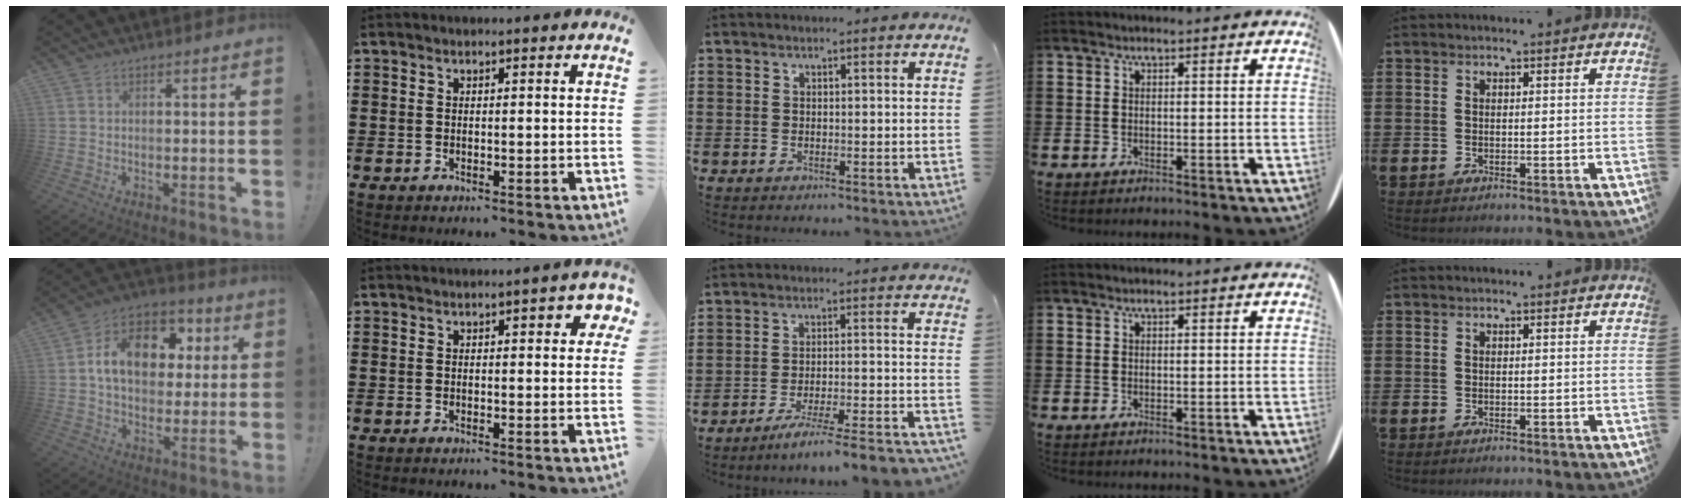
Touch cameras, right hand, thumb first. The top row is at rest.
{"thumb": {"total": 15.8, "force": [3.4, 11.3, 10.4], "torque": [-0.149, 0.002, 0.065]}, "index": {"total": 1.9, "force": [0.4, 0.9, 1.6], "torque": [-0.018, 0.002, 0.001]}, "middle": {"total": 5.8, "force": [-5.2, -1.1, 2.2], "torque": [-0.040, -0.021, -0.104]}}